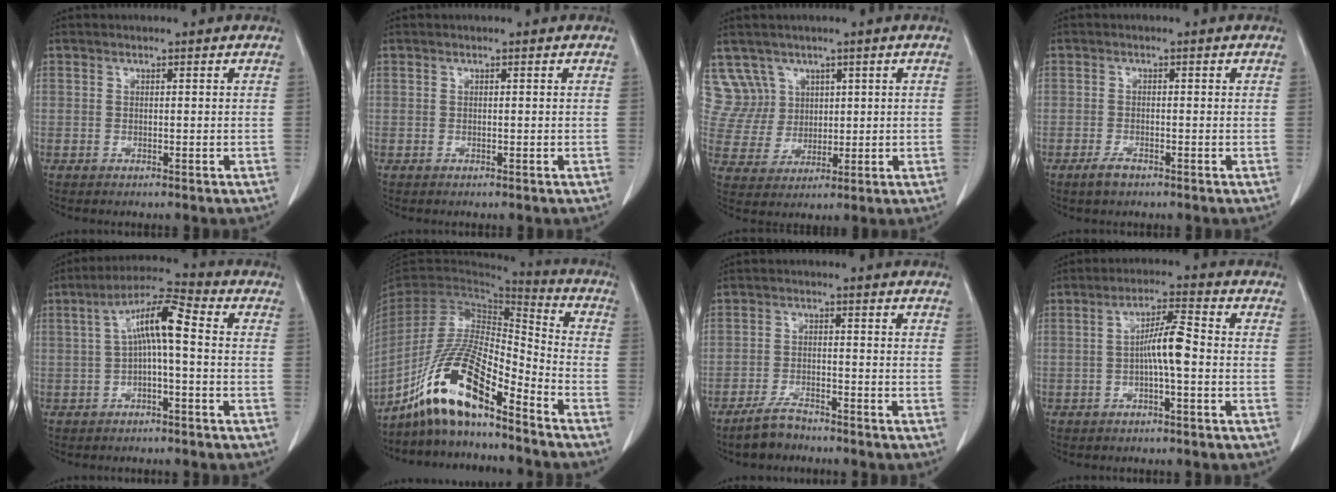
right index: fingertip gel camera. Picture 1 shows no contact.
{"total": 0.0}
{"total": 6.9, "force": [3.7, 5.8, -0.6], "torque": [0.015, 0.020, 0.082]}
{"total": 2.0, "force": [-1.4, 0.9, 1.2], "torque": [-0.026, 0.000, -0.023]}
{"total": 8.0, "force": [0.3, 1.3, 7.9], "torque": [-0.146, 0.032, 0.002]}
{"total": 14.9, "force": [-10.6, 2.3, 10.1], "torque": [-0.196, 0.003, -0.196]}
{"total": 4.1, "force": [-3.6, 1.2, 1.5], "torque": [-0.034, -0.003, -0.065]}
{"total": 5.7, "force": [-0.9, 0.5, 5.6], "torque": [-0.101, 0.013, -0.017]}